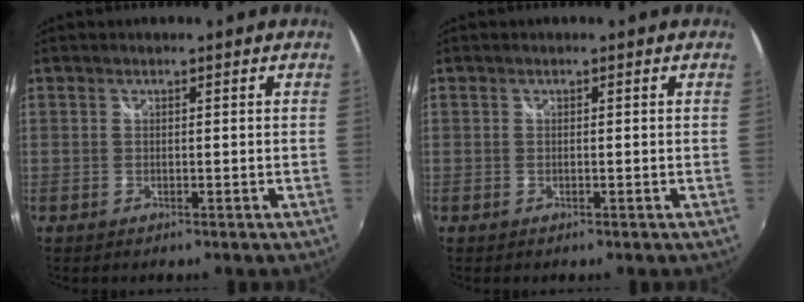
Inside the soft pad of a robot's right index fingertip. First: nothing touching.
{"total": 0.0}